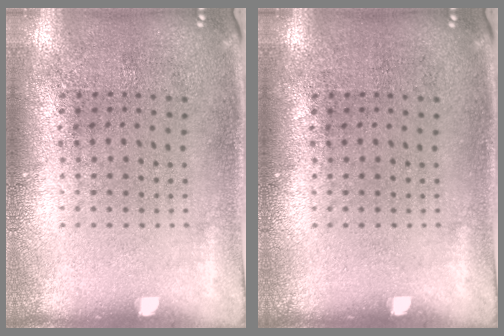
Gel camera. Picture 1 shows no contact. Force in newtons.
{"total": 0.0}